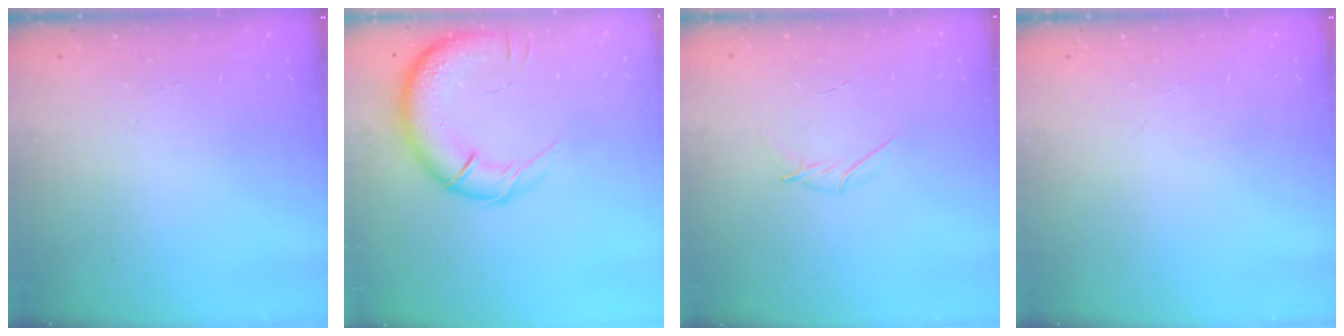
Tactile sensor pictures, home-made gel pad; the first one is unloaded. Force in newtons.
{"total": 15.8, "press": 15.3, "slide": 4.0}
{"total": 3.6, "press": 3.5, "slide": 0.9}
{"total": 0.0}